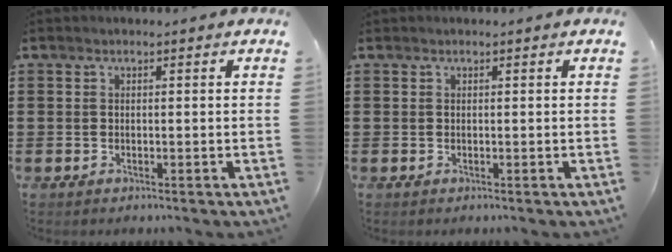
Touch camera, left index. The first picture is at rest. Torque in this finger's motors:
{"motor_torque": [0.13, -0.17, 0.01, 0.01]}